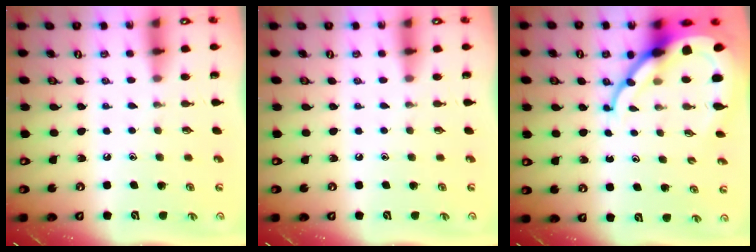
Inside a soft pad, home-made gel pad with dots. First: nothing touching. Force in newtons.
{"total": 0.0}
{"total": 13.1, "press": 13.0, "slide": 1.3}